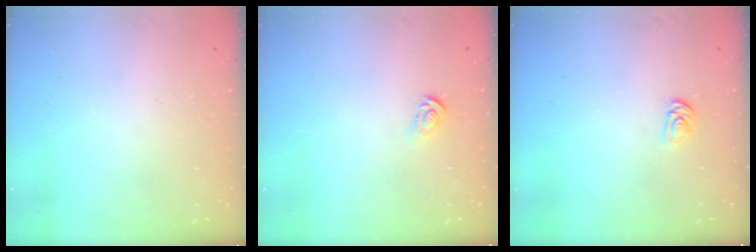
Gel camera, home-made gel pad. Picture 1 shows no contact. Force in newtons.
{"total": 2.9, "press": 2.9, "slide": 0.2}
{"total": 2.0, "press": 2.0, "slide": 0.3}